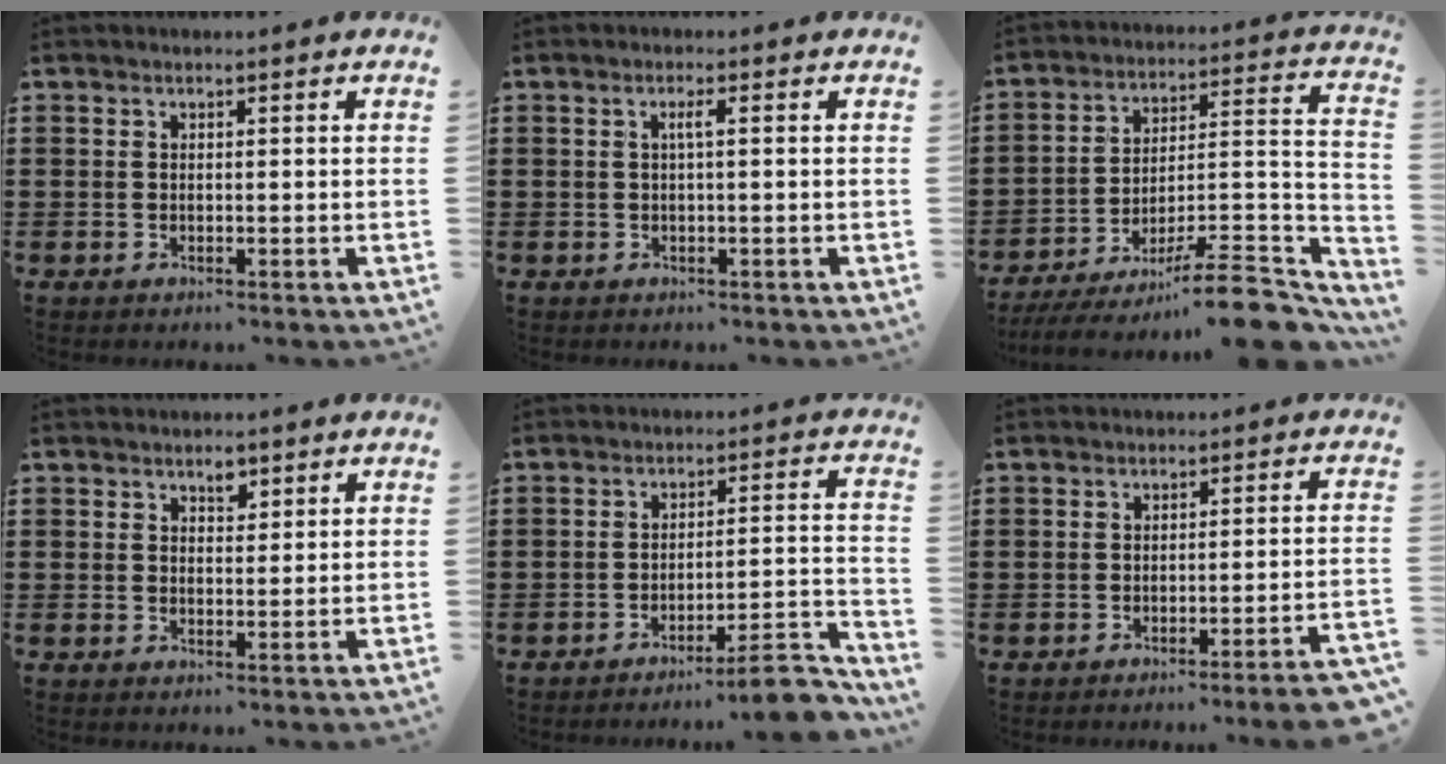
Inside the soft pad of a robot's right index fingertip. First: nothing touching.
{"total": 1.5, "force": [0.0, -0.1, 1.5], "torque": [-0.029, 0.001, -0.003]}
{"total": 11.8, "force": [-9.0, 2.0, 7.3], "torque": [-0.097, 0.029, -0.164]}
{"total": 2.3, "force": [1.6, 1.2, 1.2], "torque": [-0.011, -0.003, 0.025]}
{"total": 7.5, "force": [-6.3, 0.4, 4.1], "torque": [-0.058, 0.003, -0.116]}
{"total": 3.0, "force": [-2.4, -0.5, 1.7], "torque": [-0.028, -0.010, -0.046]}